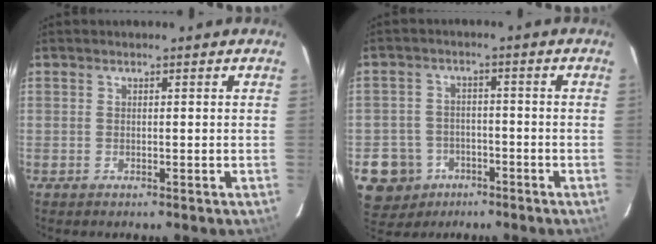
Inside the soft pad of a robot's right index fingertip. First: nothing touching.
{"total": 8.8, "force": [-4.4, 7.4, 1.4], "torque": [-0.060, 0.027, -0.064]}